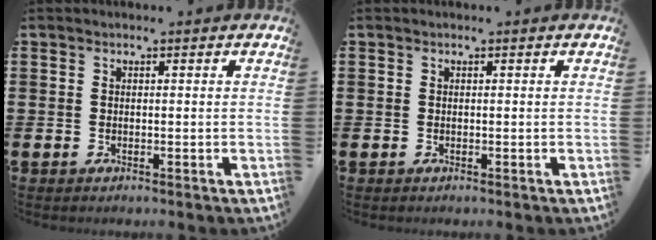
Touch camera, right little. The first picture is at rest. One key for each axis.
{"total": 0.0}